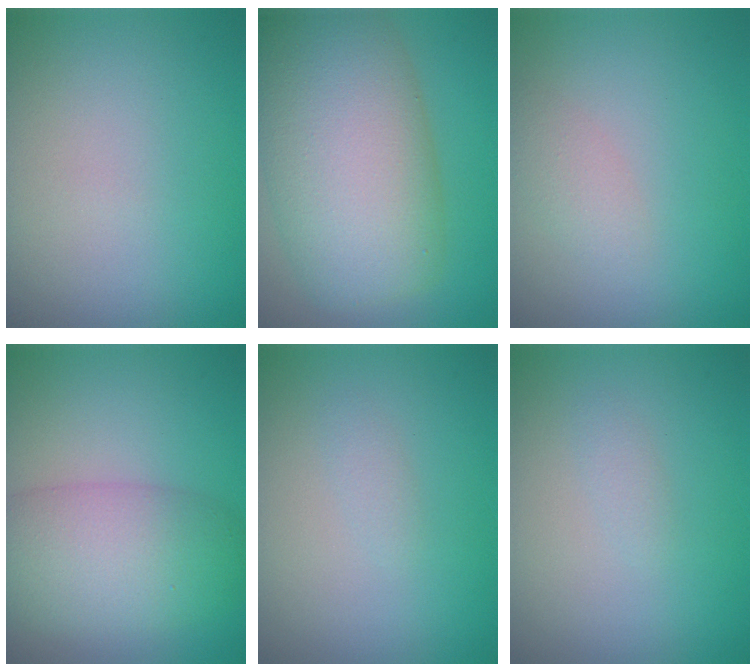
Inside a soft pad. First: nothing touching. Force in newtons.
{"total": 11.9, "press": 11.9, "slide": 0.3}
{"total": 1.5, "press": 1.5, "slide": 0.1}
{"total": 6.6, "press": 6.6, "slide": 0.2}
{"total": 0.7, "press": 0.7, "slide": 0.1}
{"total": 0.7, "press": 0.7, "slide": 0.1}